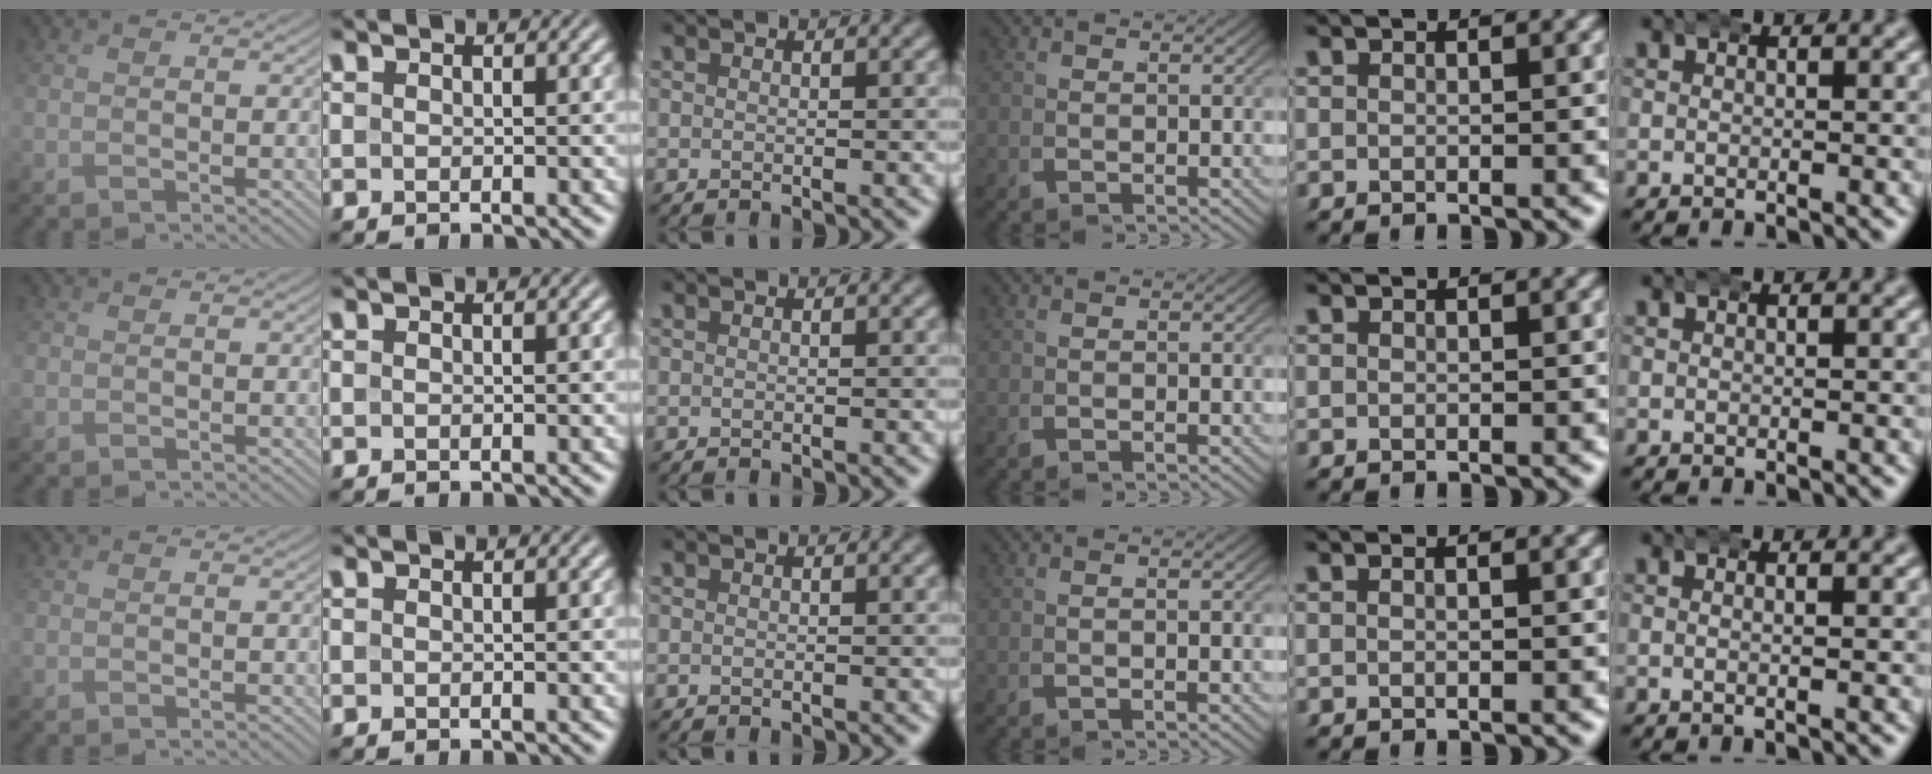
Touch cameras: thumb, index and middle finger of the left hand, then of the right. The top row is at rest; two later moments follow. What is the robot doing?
{"motion": "wrap", "object": "bandana"}